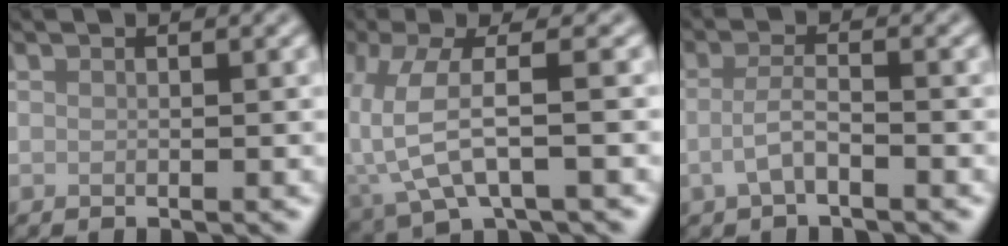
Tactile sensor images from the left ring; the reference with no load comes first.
{"total": 5.4, "force": [-0.1, 1.7, 5.1], "torque": [-0.119, -0.006, 0.001]}
{"total": 2.5, "force": [-0.9, 0.9, 2.1], "torque": [-0.045, 0.002, -0.023]}